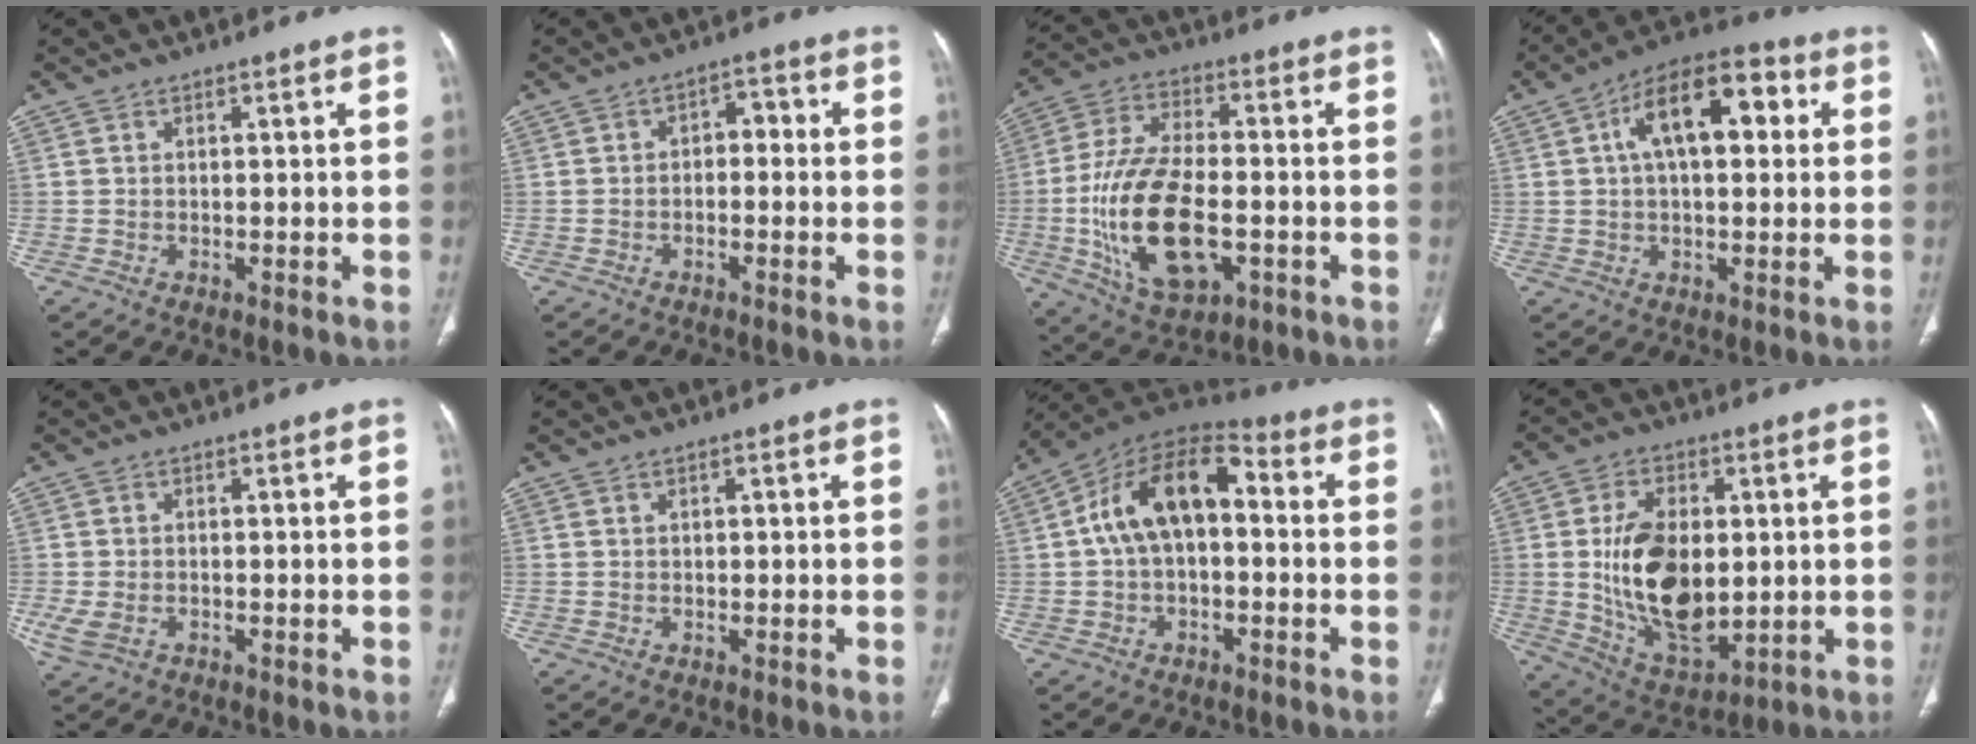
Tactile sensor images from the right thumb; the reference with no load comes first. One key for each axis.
{"total": 3.5, "fx": -0.4, "fy": 2.3, "fz": 2.6, "tx": -0.023, "ty": 0.020, "tz": -0.016}
{"total": 19.2, "fx": -4.0, "fy": 9.6, "fz": 16.1, "tx": -0.309, "ty": 0.010, "tz": -0.060}
{"total": 14.9, "fx": 3.8, "fy": 7.5, "fz": 12.3, "tx": -0.178, "ty": 0.027, "tz": 0.054}
{"total": 3.7, "fx": -0.9, "fy": 2.4, "fz": 2.6, "tx": -0.071, "ty": 0.001, "tz": -0.012}
{"total": 0.7, "fx": 0.5, "fy": 0.4, "fz": 0.3, "tx": 0.001, "ty": -0.002, "tz": 0.008}
{"total": 14.7, "fx": 1.1, "fy": 8.5, "fz": 11.9, "tx": -0.189, "ty": 0.046, "tz": 0.006}
{"total": 17.7, "fx": 0.7, "fy": 10.2, "fz": 14.4, "tx": -0.234, "ty": -0.016, "tz": 0.031}